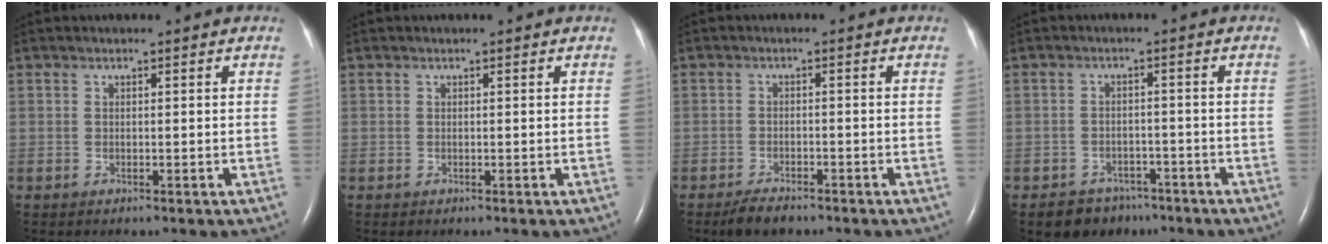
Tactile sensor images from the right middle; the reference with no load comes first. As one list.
[{"total": 0.0}, {"total": 3.1, "force": [-2.5, 1.0, 1.6], "torque": [-0.037, -0.004, -0.041]}, {"total": 5.4, "force": [-4.0, 3.5, 0.8], "torque": [-0.011, 0.007, -0.056]}]